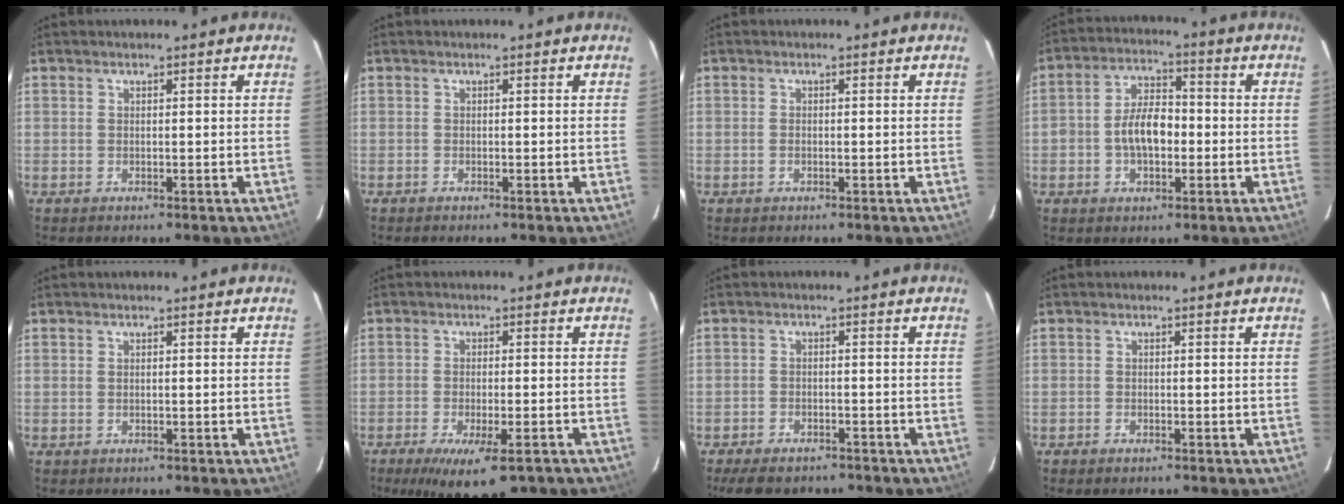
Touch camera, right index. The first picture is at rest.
{"total": 0.0}
{"total": 0.7, "force": [-0.3, 0.5, 0.3], "torque": [-0.007, -0.002, -0.006]}
{"total": 8.0, "force": [-1.5, 4.8, 6.3], "torque": [-0.117, 0.021, -0.022]}
{"total": 0.0}
{"total": 11.7, "force": [-8.0, 3.4, 7.7], "torque": [-0.152, -0.033, -0.120]}
{"total": 9.0, "force": [-7.4, 3.6, 3.7], "torque": [-0.092, -0.013, -0.113]}
{"total": 1.1, "force": [-1.0, 0.4, 0.3], "torque": [-0.013, 0.000, -0.019]}